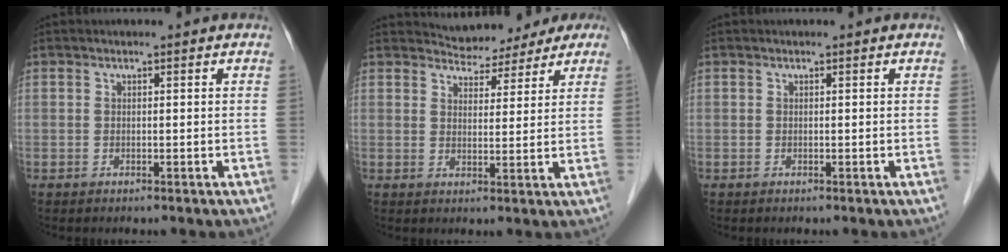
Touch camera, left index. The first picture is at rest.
{"total": 7.3, "force": [6.5, 3.3, 0.8], "torque": [-0.009, 0.012, 0.077]}
{"total": 0.0}